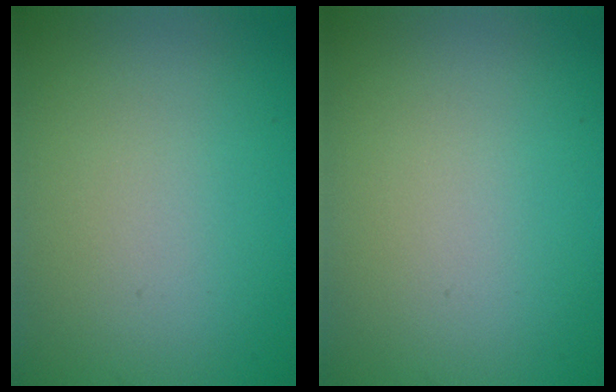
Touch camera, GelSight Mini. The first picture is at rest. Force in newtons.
{"total": 0.0}